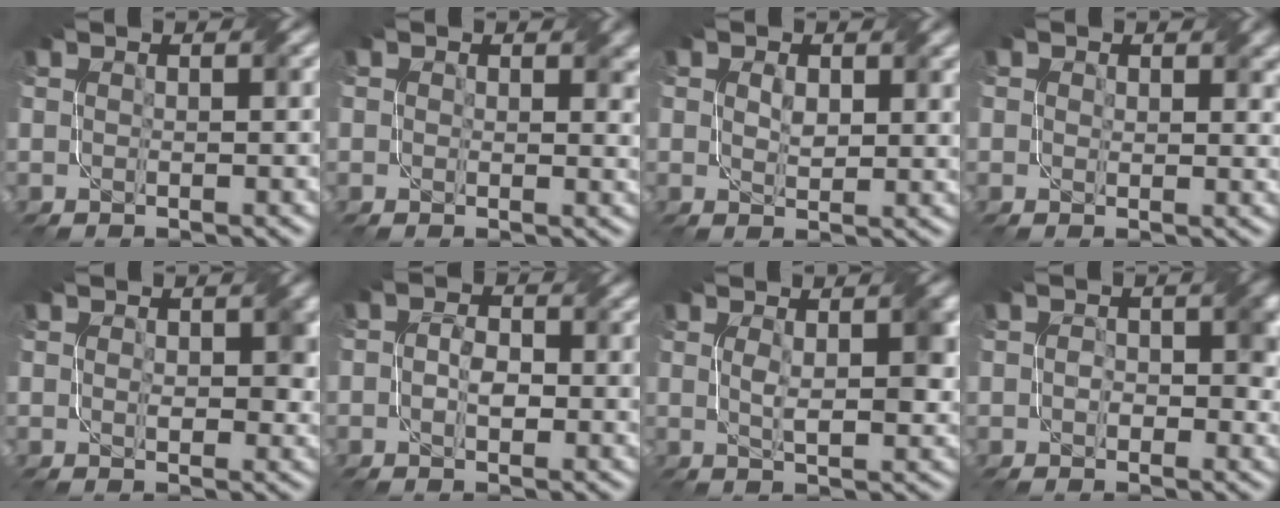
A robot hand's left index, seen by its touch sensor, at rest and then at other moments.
{"total": 2.5, "force": [1.1, 1.7, 1.4], "torque": [-0.016, -0.005, 0.012]}
{"total": 2.7, "force": [0.9, 1.7, 1.9], "torque": [-0.037, -0.003, 0.018]}
{"total": 2.6, "force": [1.2, 1.8, 1.4], "torque": [-0.019, -0.005, 0.016]}
{"total": 3.1, "force": [0.5, 1.9, 2.4], "torque": [-0.037, -0.006, 0.009]}
{"total": 2.9, "force": [-0.3, 1.7, 2.3], "torque": [-0.039, 0.001, -0.010]}
{"total": 3.6, "force": [0.6, 1.2, 3.3], "torque": [-0.059, -0.001, 0.013]}
{"total": 3.1, "force": [0.1, 1.9, 2.4], "torque": [-0.028, -0.002, -0.004]}